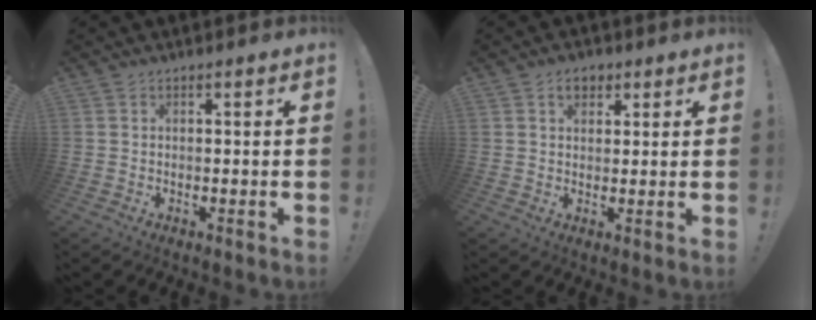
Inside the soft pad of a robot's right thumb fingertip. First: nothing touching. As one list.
[{"total": 4.4, "force": [2.2, 3.1, 2.3], "torque": [-0.024, -0.002, 0.038]}]